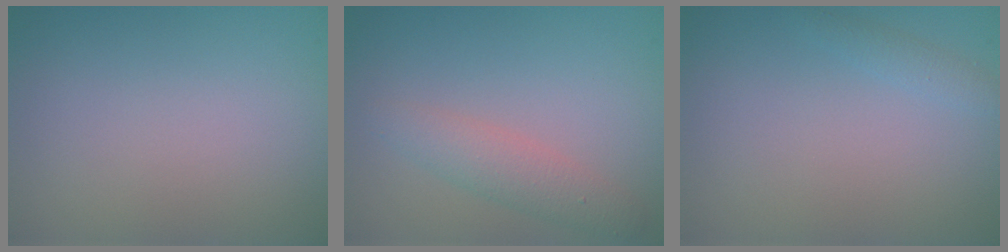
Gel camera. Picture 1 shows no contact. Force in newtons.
{"total": 2.6, "press": 2.6, "slide": 0.2}
{"total": 0.9, "press": 0.9, "slide": 0.1}